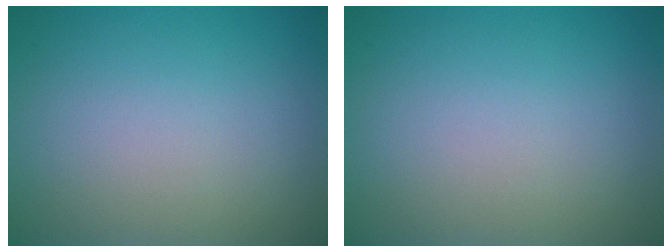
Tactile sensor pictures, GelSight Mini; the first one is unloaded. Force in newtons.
{"total": 0.0}